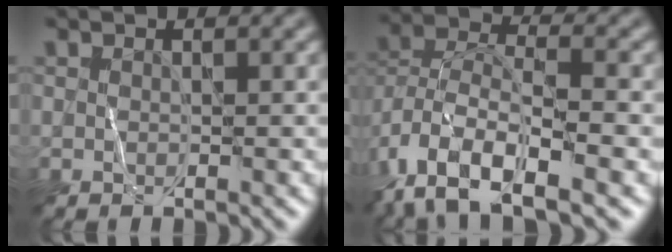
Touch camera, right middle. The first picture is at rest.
{"total": 10.7, "force": [-6.1, 4.6, 7.6], "torque": [-0.148, -0.004, -0.118]}